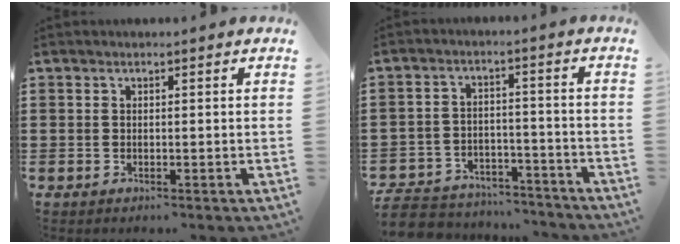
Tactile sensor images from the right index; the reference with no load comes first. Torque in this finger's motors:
{"motor_torque": [-2.14, 0.00, -1.05, -0.03]}